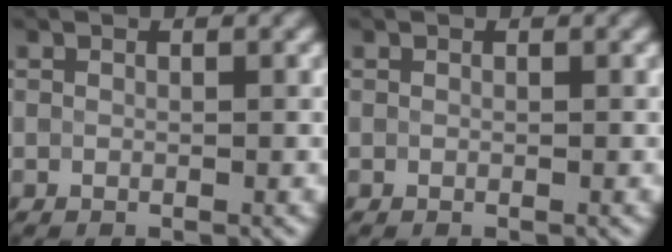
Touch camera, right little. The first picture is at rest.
{"total": 0.0}